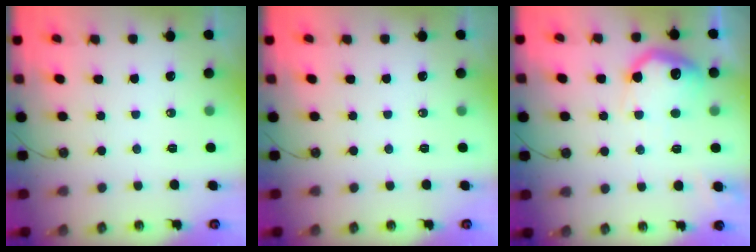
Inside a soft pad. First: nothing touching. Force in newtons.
{"total": 0.0}
{"total": 16.1, "press": 16.0, "slide": 0.9}